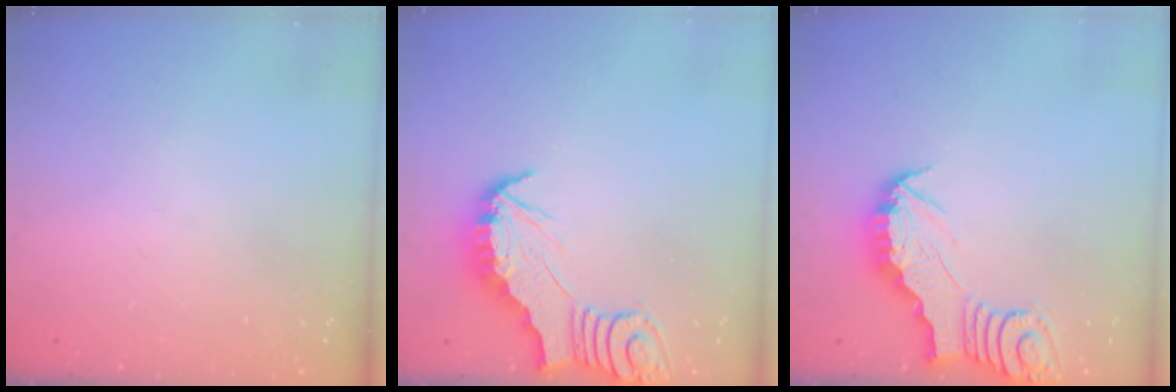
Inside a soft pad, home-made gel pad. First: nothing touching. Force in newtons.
{"total": 2.8, "press": 2.8, "slide": 0.3}
{"total": 2.9, "press": 2.9, "slide": 0.2}